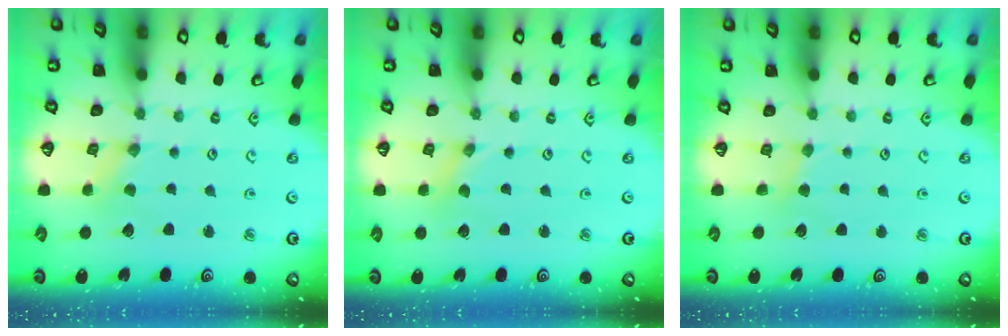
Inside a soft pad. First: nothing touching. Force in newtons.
{"total": 0.0}
{"total": 2.8, "press": 2.7, "slide": 0.4}